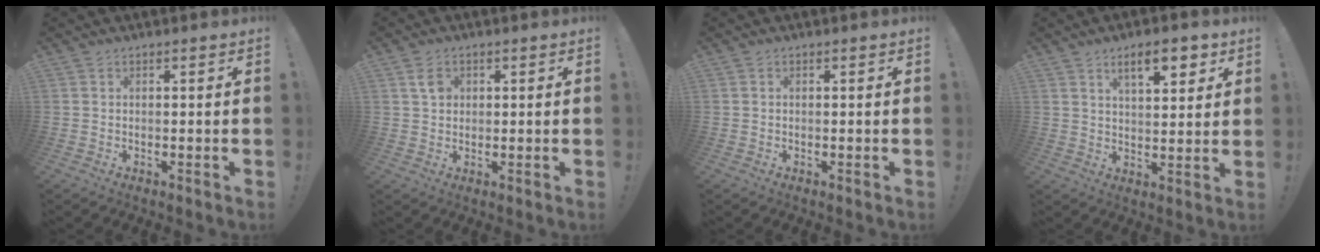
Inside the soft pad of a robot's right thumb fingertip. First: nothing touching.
{"total": 3.2, "force": [1.2, 2.5, 1.7], "torque": [-0.012, -0.004, 0.018]}
{"total": 0.0}
{"total": 8.9, "force": [5.0, 3.2, 6.7], "torque": [-0.090, -0.018, 0.082]}